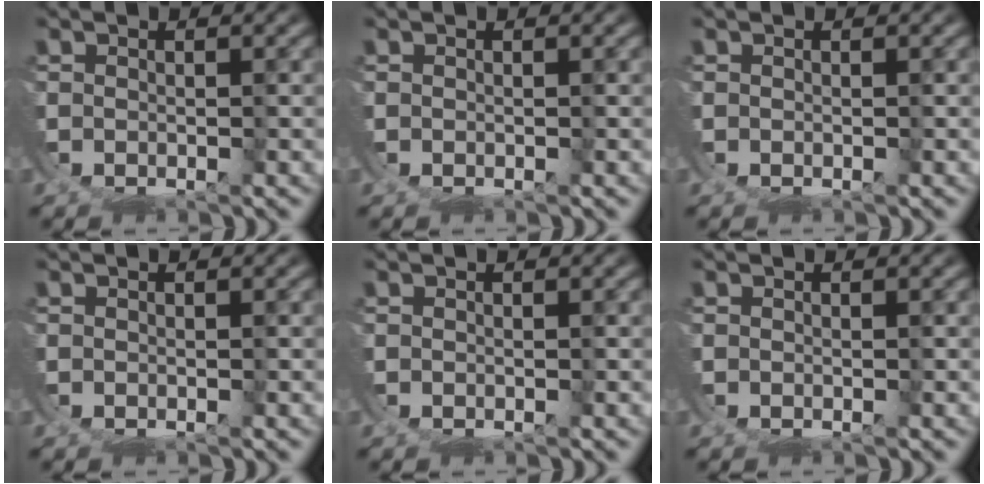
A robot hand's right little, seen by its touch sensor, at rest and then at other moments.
{"total": 0.0}
{"total": 0.0}
{"total": 0.0}
{"total": 0.0}
{"total": 0.0}